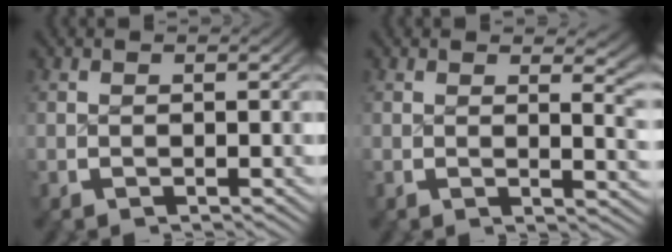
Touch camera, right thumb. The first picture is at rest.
{"total": 2.8, "force": [1.4, 0.8, 2.3], "torque": [-0.016, -0.008, 0.018]}